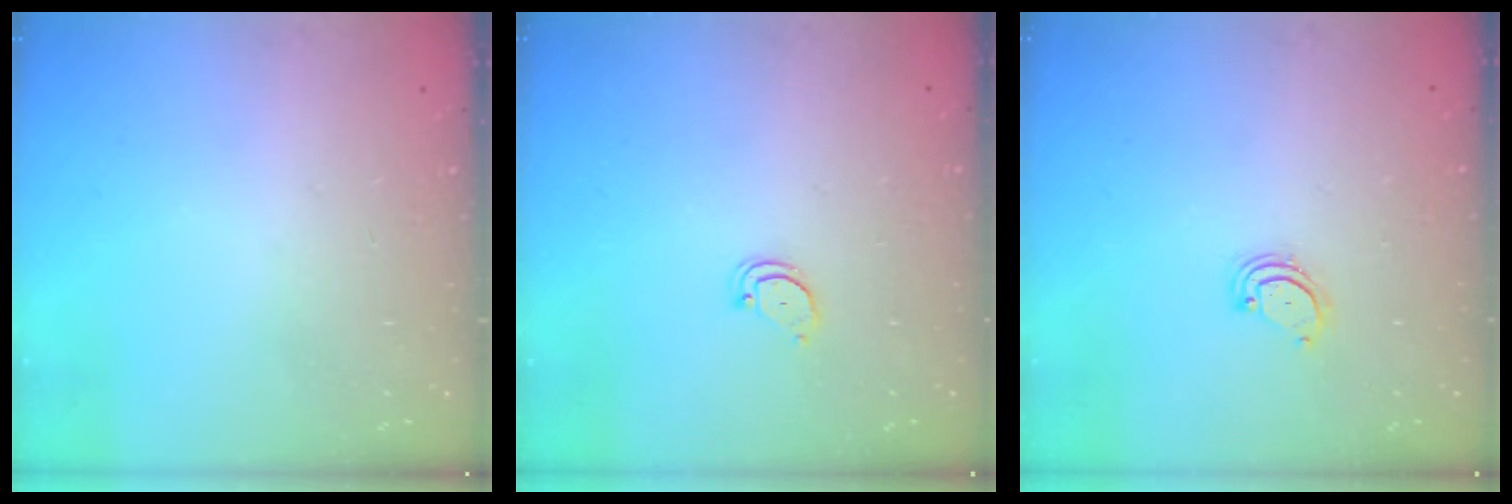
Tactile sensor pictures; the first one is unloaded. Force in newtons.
{"total": 2.4, "press": 2.4, "slide": 0.2}
{"total": 3.0, "press": 3.0, "slide": 0.4}